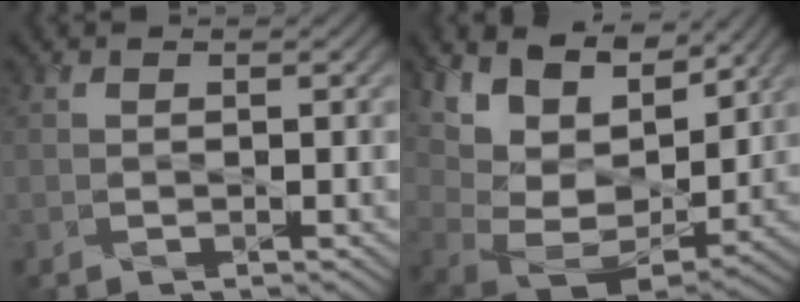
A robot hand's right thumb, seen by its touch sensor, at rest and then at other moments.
{"total": 14.8, "force": [8.8, 7.8, 8.9], "torque": [-0.212, 0.032, 0.149]}